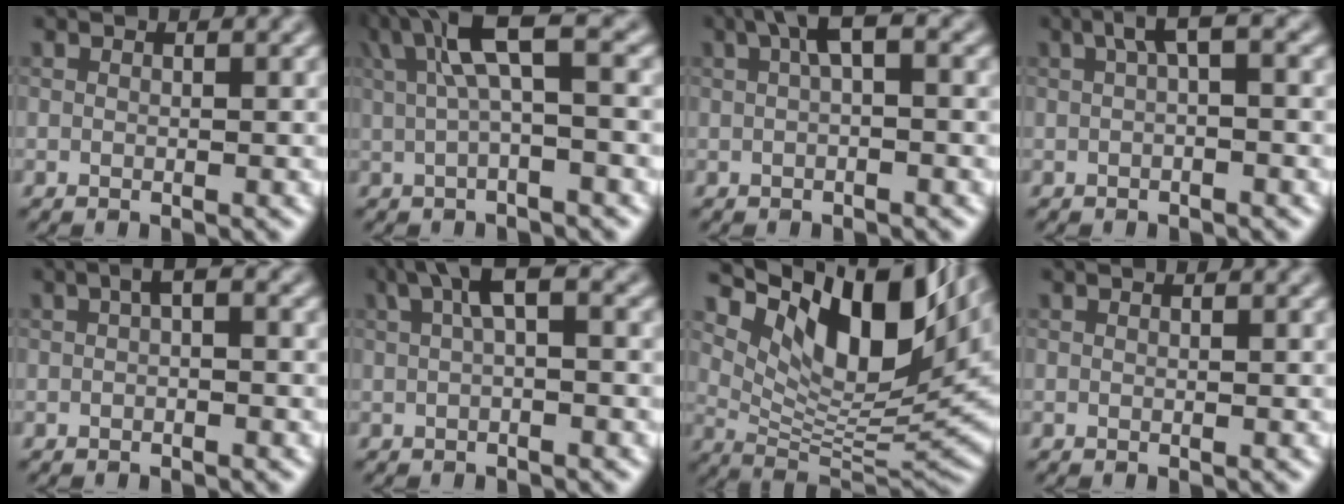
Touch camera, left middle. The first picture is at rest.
{"total": 5.0, "force": [1.7, 1.0, 4.6], "torque": [-0.092, 0.013, 0.030]}
{"total": 2.7, "force": [0.7, 0.6, 2.6], "torque": [-0.050, 0.013, 0.009]}
{"total": 2.3, "force": [0.5, 0.4, 2.2], "torque": [-0.041, 0.013, 0.007]}
{"total": 1.3, "force": [0.0, 0.3, 1.3], "torque": [-0.027, 0.005, 0.000]}
{"total": 3.3, "force": [1.0, 0.8, 3.0], "torque": [-0.059, 0.014, 0.014]}
{"total": 11.7, "force": [6.5, 4.7, 8.5], "torque": [-0.142, -0.003, 0.124]}
{"total": 0.0}